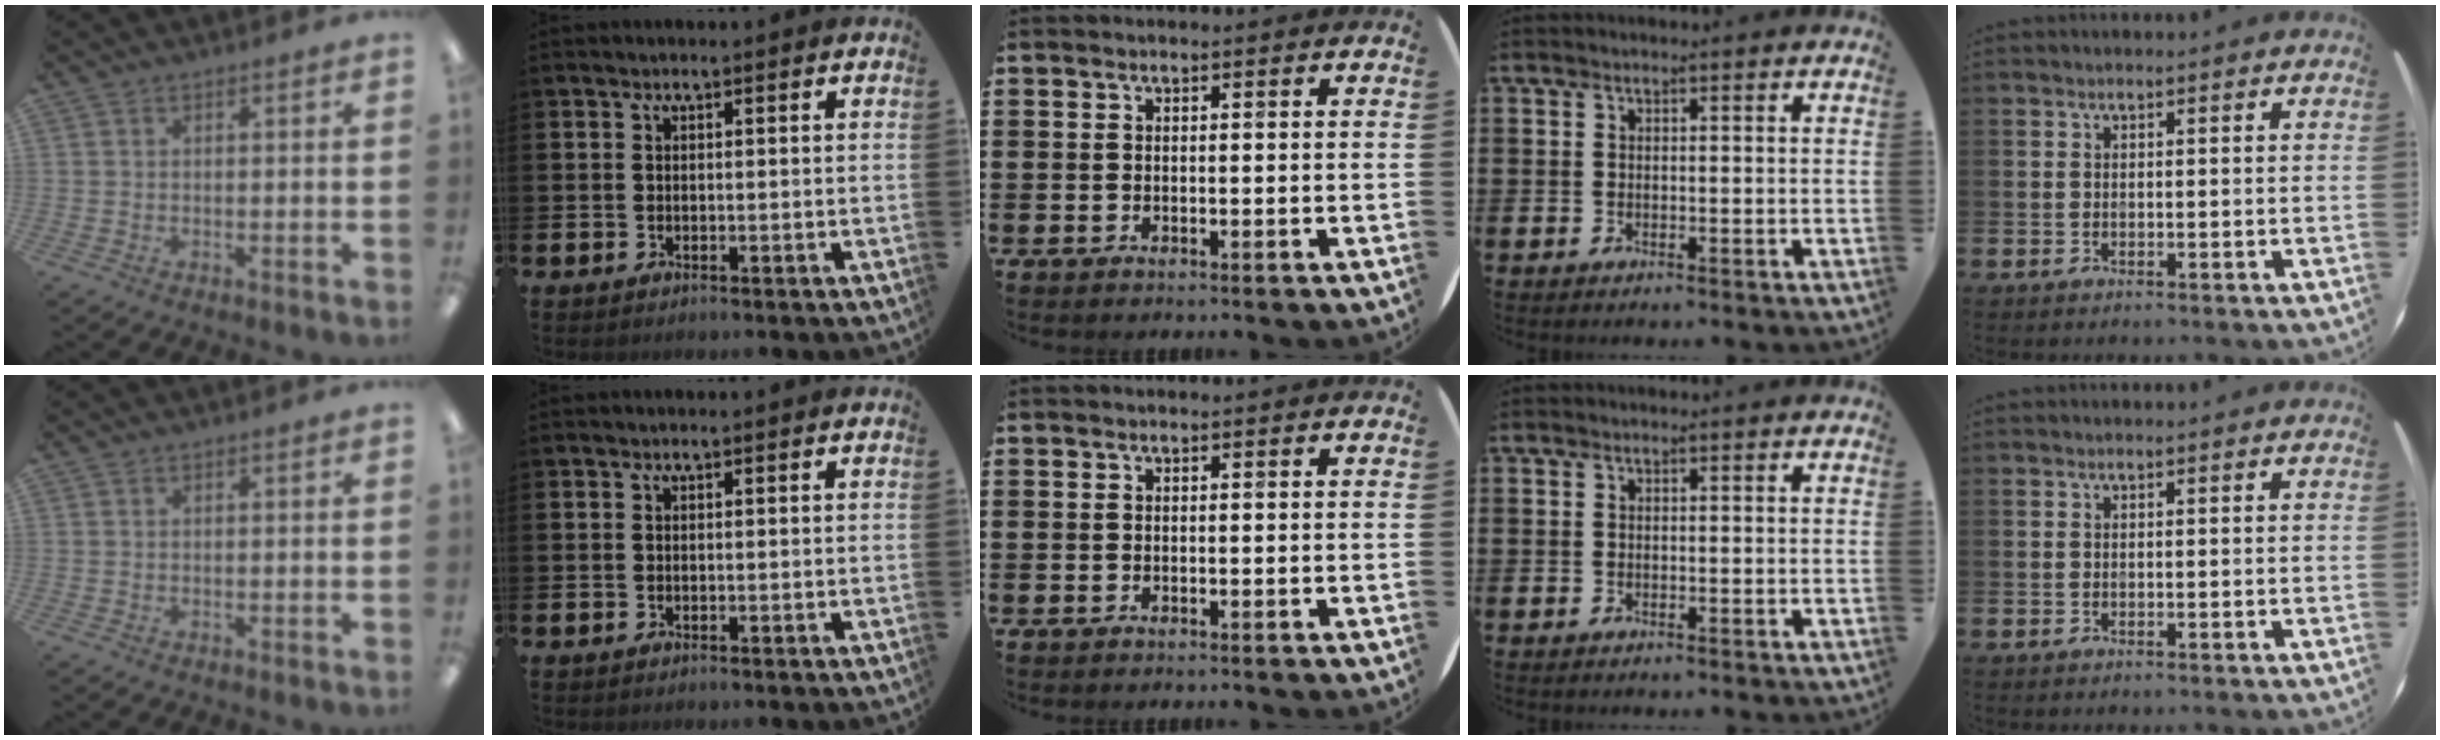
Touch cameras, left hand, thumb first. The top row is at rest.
{}